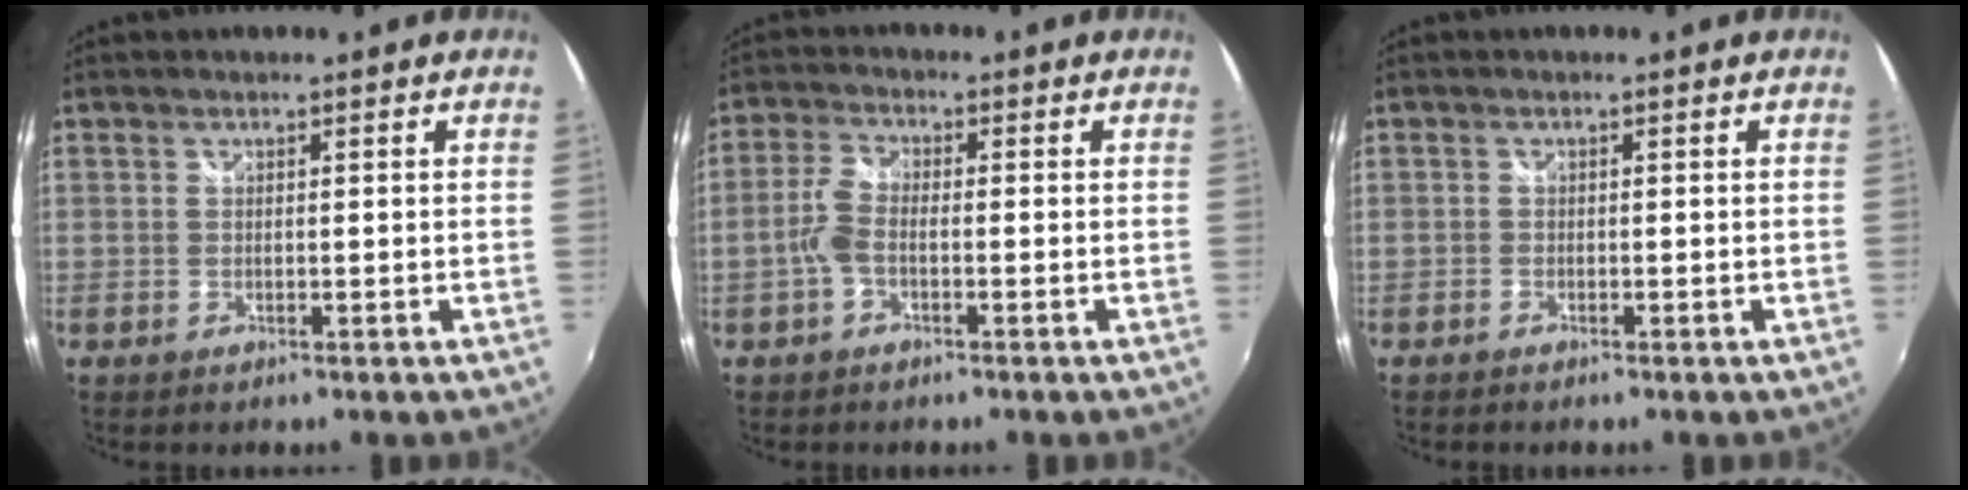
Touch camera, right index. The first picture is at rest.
{"total": 4.0, "force": [-1.4, 1.7, 3.3], "torque": [-0.078, 0.008, -0.031]}
{"total": 0.7, "force": [-0.7, 0.2, 0.1], "torque": [-0.007, -0.002, -0.016]}